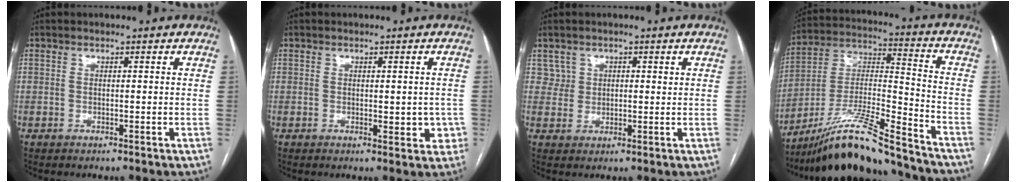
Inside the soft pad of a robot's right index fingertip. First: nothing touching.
{"total": 3.7, "force": [-0.4, 2.0, 3.0], "torque": [-0.026, 0.005, 0.000]}
{"total": 2.8, "force": [1.4, 2.5, 0.0], "torque": [0.012, 0.005, 0.020]}
{"total": 18.2, "force": [-16.0, 0.6, 8.5], "torque": [-0.176, 0.008, -0.291]}